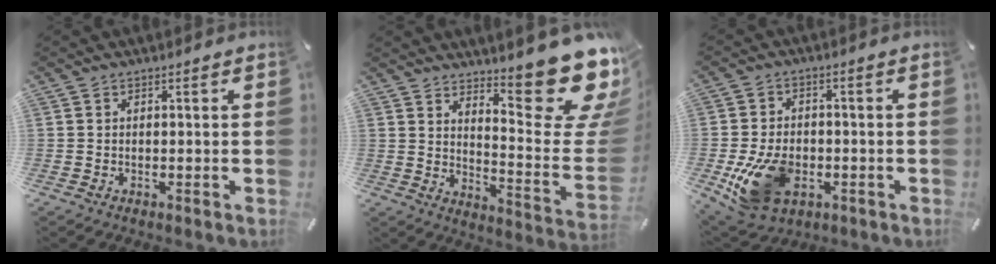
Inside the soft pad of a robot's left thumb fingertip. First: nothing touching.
{"total": 20.5, "force": [14.4, 6.4, 13.2], "torque": [-0.145, -0.130, 0.235]}
{"total": 14.1, "force": [-3.8, 10.1, 9.0], "torque": [-0.181, 0.010, -0.063]}